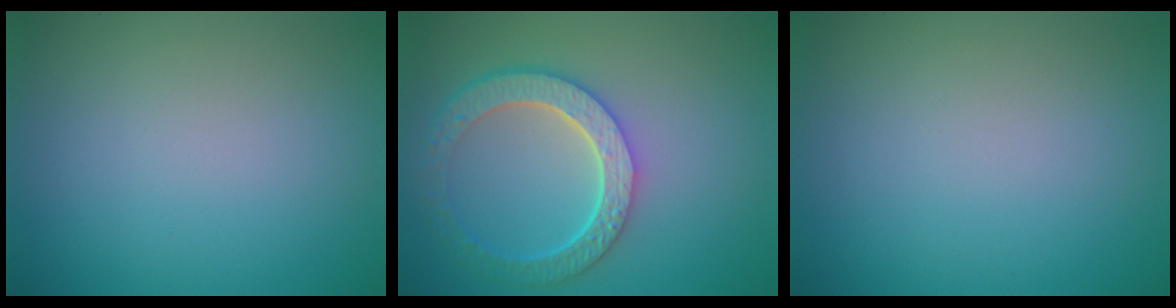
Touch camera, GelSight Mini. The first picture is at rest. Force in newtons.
{"total": 5.8, "press": 4.4, "slide": 3.7}
{"total": 0.0}